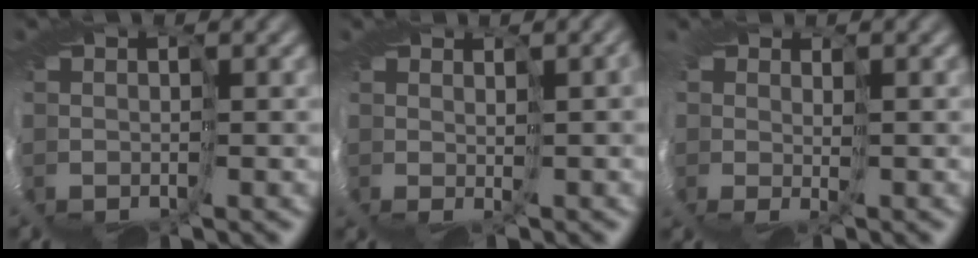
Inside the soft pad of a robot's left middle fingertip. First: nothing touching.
{"total": 2.7, "force": [1.1, 0.6, 2.4], "torque": [-0.035, 0.008, 0.019]}
{"total": 2.2, "force": [0.4, 1.6, 1.5], "torque": [-0.028, 0.002, 0.007]}